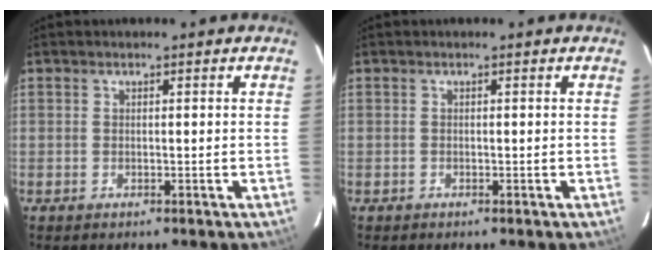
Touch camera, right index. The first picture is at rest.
{"total": 0.0}